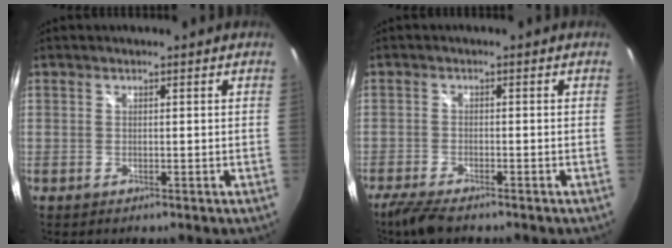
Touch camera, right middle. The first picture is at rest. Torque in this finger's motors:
{"motor_torque": [0.60, -0.59, 0.16, 0.06]}